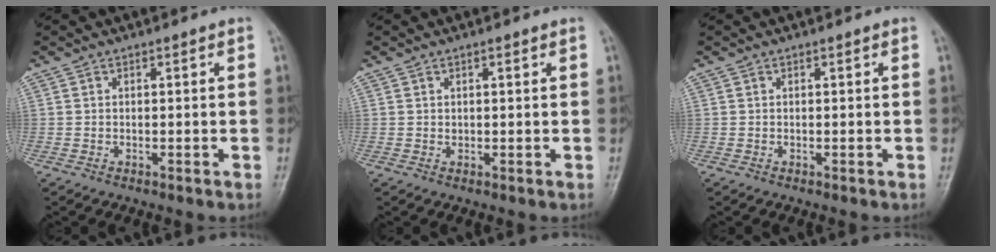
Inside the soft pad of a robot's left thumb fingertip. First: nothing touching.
{"total": 0.9, "force": [0.5, 0.5, 0.6], "torque": [-0.004, -0.001, 0.009]}
{"total": 0.0}